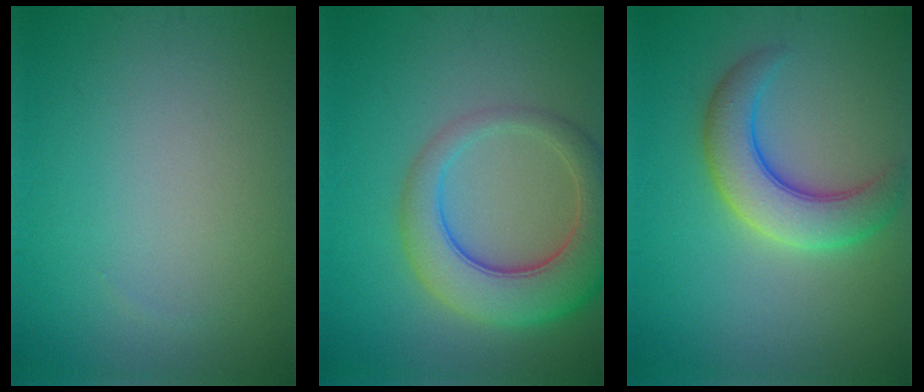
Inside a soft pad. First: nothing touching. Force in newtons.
{"total": 7.2, "press": 7.2, "slide": 0.6}
{"total": 5.7, "press": 5.7, "slide": 0.3}